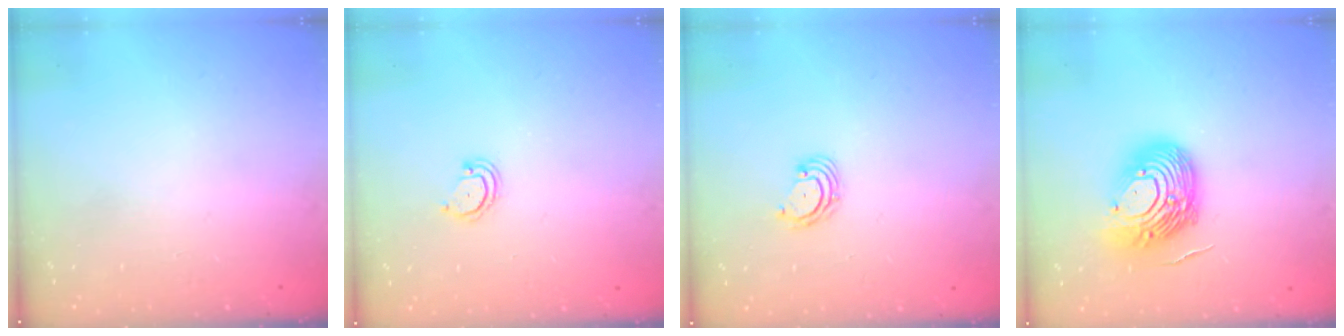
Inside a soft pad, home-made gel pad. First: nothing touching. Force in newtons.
{"total": 2.5, "press": 2.5, "slide": 0.2}
{"total": 3.3, "press": 3.3, "slide": 0.4}
{"total": 14.9, "press": 14.7, "slide": 2.7}